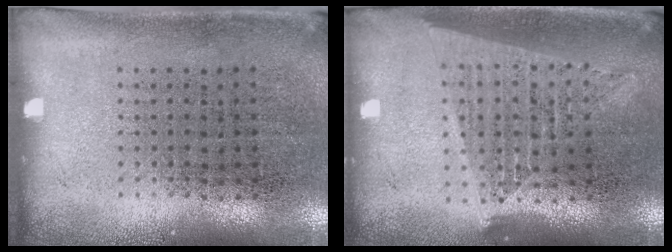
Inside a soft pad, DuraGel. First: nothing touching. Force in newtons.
{"total": 1.7, "press": 1.5, "slide": 0.8}